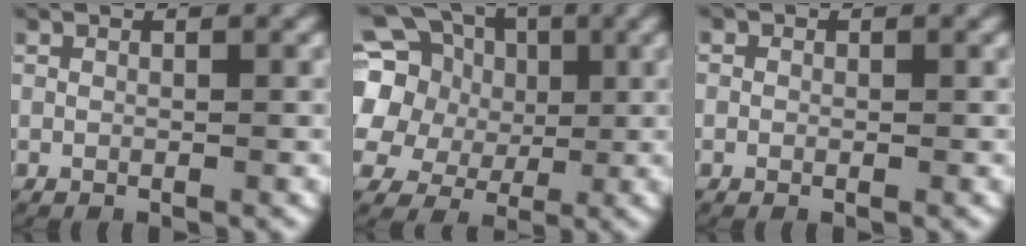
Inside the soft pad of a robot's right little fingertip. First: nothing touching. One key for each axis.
{"total": 14.3, "fx": 4.3, "fy": 11.9, "fz": 6.8, "tx": -0.171, "ty": -0.004, "tz": 0.059}
{"total": 0.9, "fx": 0.0, "fy": 0.9, "fz": 0.2, "tx": 0.000, "ty": 0.004, "tz": -0.007}